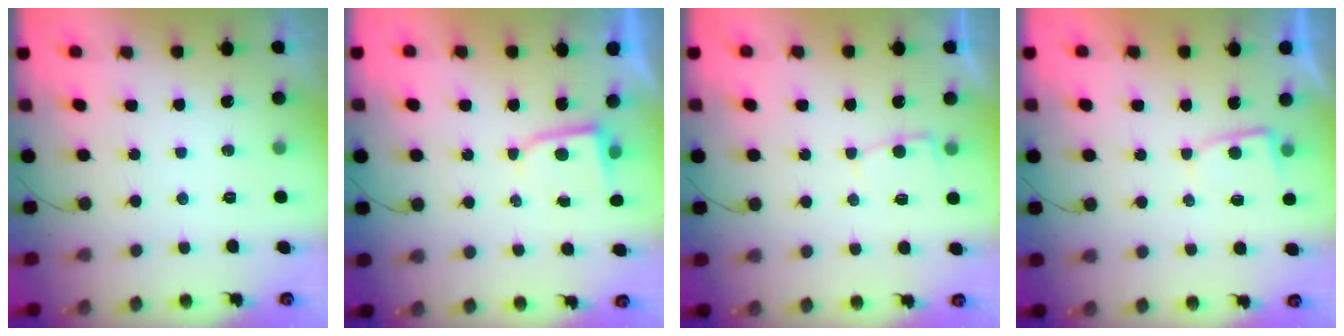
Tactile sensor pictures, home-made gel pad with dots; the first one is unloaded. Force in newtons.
{"total": 2.2, "press": 2.2, "slide": 0.3}
{"total": 2.6, "press": 2.6, "slide": 0.3}
{"total": 2.8, "press": 2.7, "slide": 0.4}